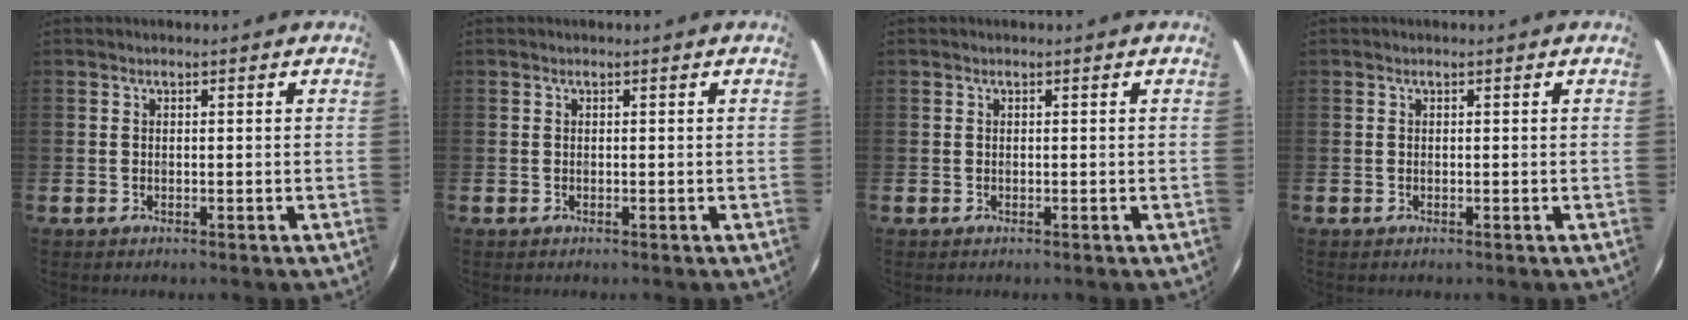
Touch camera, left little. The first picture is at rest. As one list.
[{"total": 0.0}, {"total": 0.0}, {"total": 0.0}]